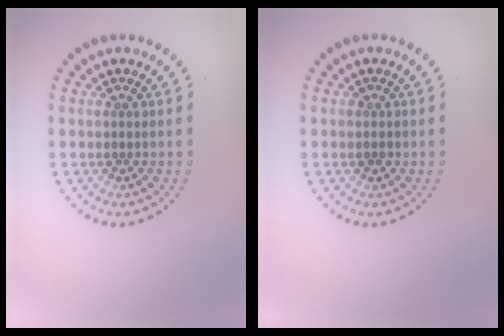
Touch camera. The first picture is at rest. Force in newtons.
{"total": 0.7, "press": 0.7, "slide": 0.2}